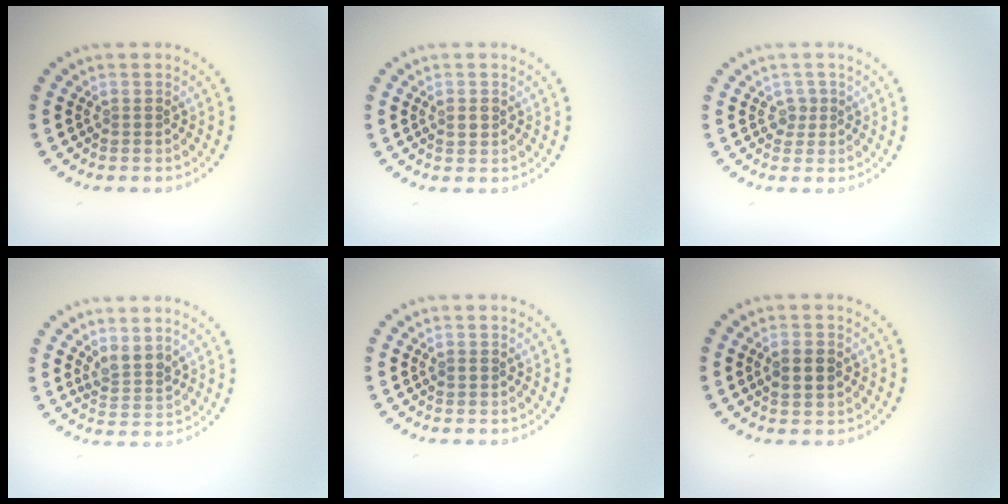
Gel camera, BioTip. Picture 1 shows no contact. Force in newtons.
{"total": 1.1, "press": 1.1, "slide": 0.1}
{"total": 1.2, "press": 1.0, "slide": 0.7}
{"total": 2.1, "press": 1.8, "slide": 1.1}
{"total": 0.9, "press": 0.9, "slide": 0.2}
{"total": 2.4, "press": 2.4, "slide": 0.1}